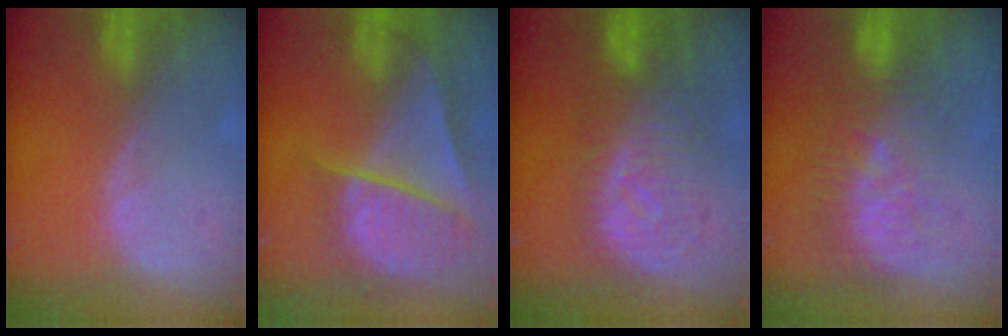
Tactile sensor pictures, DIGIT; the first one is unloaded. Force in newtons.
{"total": 9.5, "press": 8.2, "slide": 4.8}
{"total": 9.8, "press": 9.0, "slide": 3.8}
{"total": 9.1, "press": 8.7, "slide": 2.6}